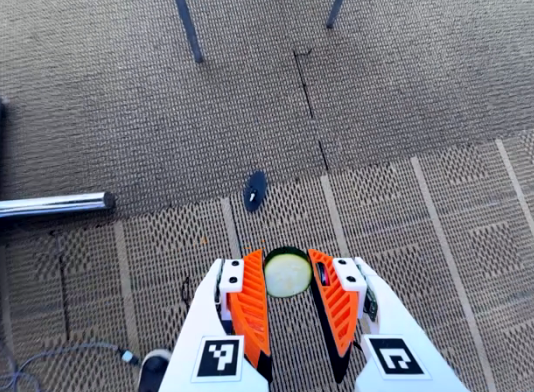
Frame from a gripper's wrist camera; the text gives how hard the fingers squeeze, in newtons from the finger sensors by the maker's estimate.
{"total": 7.5, "left": 7.4, "right": 7.7}